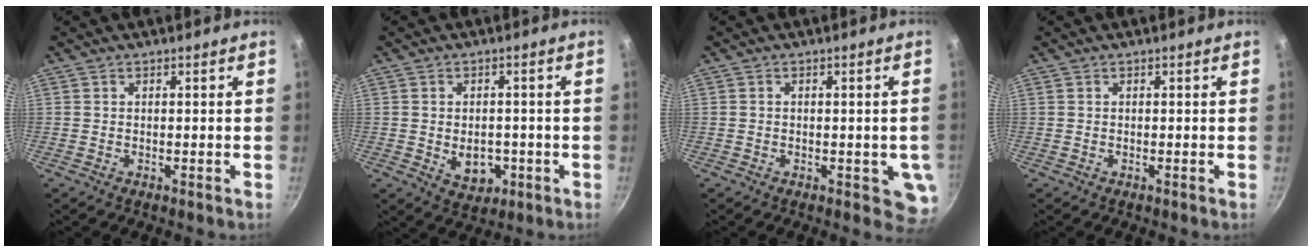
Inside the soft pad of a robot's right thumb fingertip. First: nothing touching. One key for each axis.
{"total": 6.2, "fx": -1.4, "fy": 4.7, "fz": 3.8, "tx": -0.033, "ty": 0.005, "tz": -0.007}
{"total": 5.3, "fx": -1.1, "fy": 2.9, "fz": 4.3, "tx": -0.024, "ty": -0.003, "tz": -0.013}
{"total": 0.0}